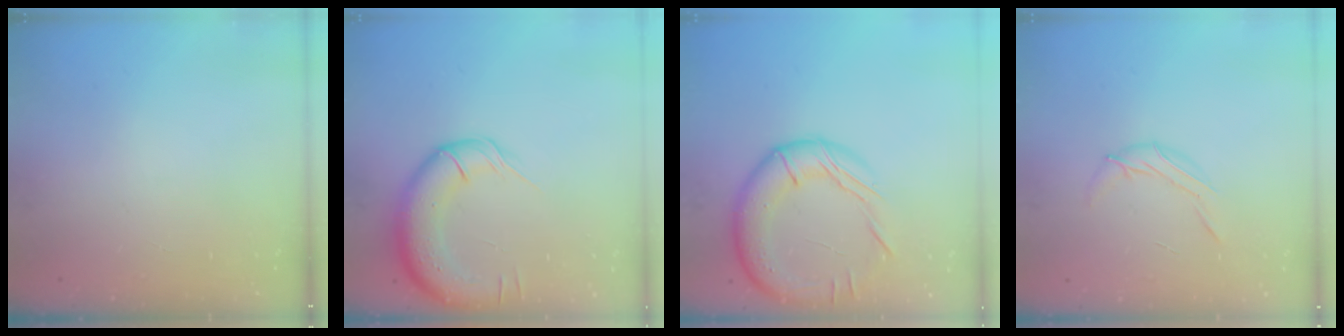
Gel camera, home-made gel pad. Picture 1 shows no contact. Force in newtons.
{"total": 14.6, "press": 14.1, "slide": 3.5}
{"total": 17.5, "press": 17.3, "slide": 2.1}
{"total": 7.4, "press": 7.2, "slide": 1.3}